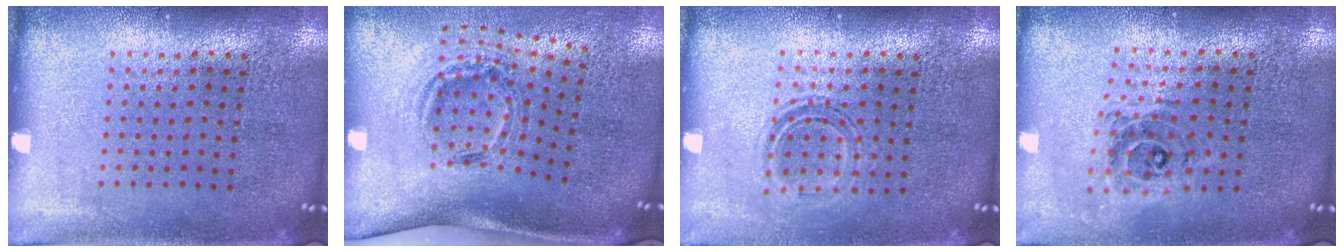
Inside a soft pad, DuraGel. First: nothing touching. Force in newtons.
{"total": 1.5, "press": 1.1, "slide": 1.0}
{"total": 1.1, "press": 0.9, "slide": 0.7}
{"total": 0.7, "press": 0.6, "slide": 0.1}